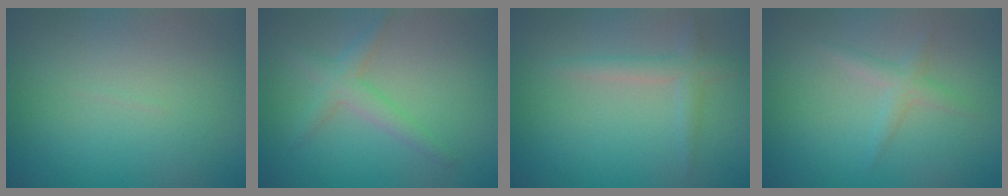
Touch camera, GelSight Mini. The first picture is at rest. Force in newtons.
{"total": 2.2, "press": 2.2, "slide": 0.1}
{"total": 1.7, "press": 1.7, "slide": 0.1}
{"total": 1.6, "press": 1.6, "slide": 0.0}